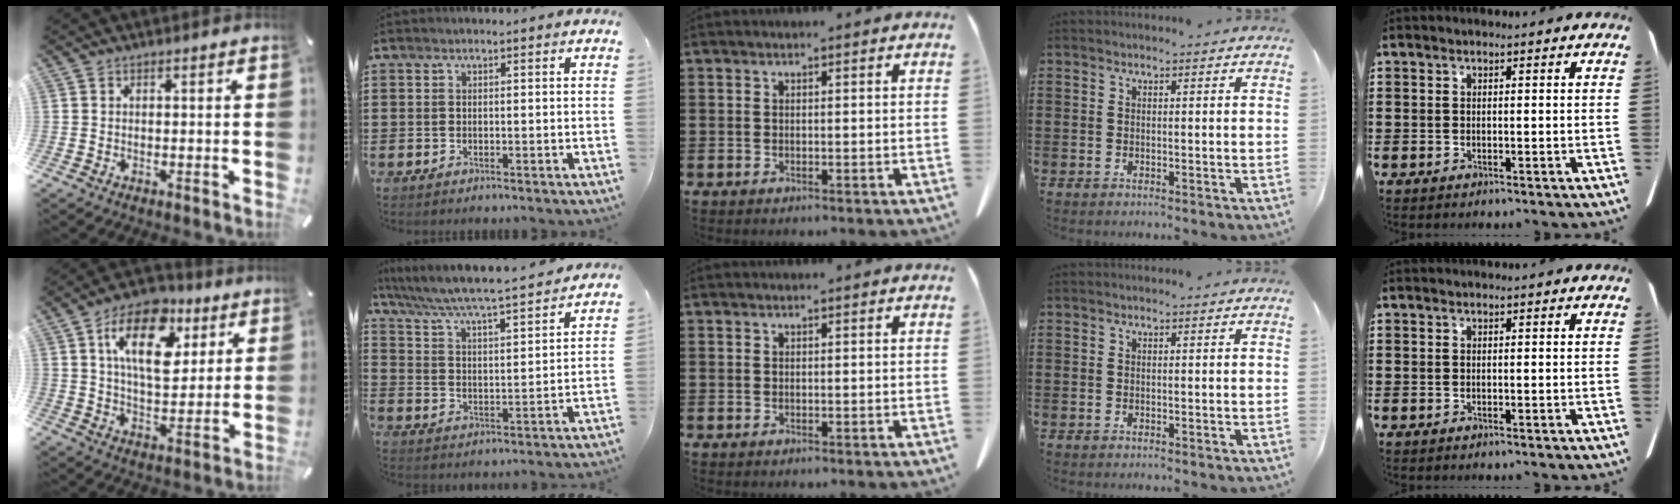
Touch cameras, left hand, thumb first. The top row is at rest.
{"thumb": {"total": 16.4, "force": [7.3, 9.6, 11.1], "torque": [-0.171, -0.017, 0.125]}, "index": {"total": 4.9, "force": [4.6, -0.4, 1.7], "torque": [-0.056, -0.037, 0.068]}}